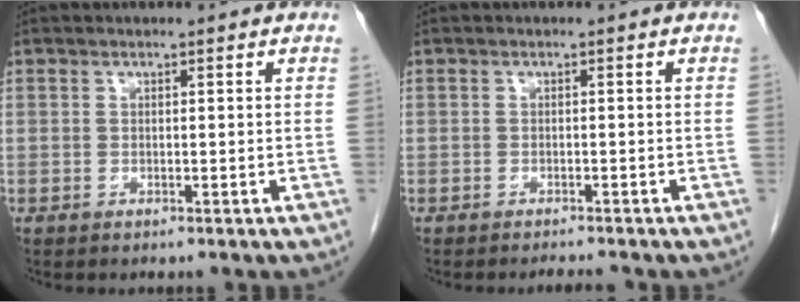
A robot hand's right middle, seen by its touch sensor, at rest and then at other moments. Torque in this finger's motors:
{"motor_torque": [0.01, 0.01, 0.00, 0.00]}